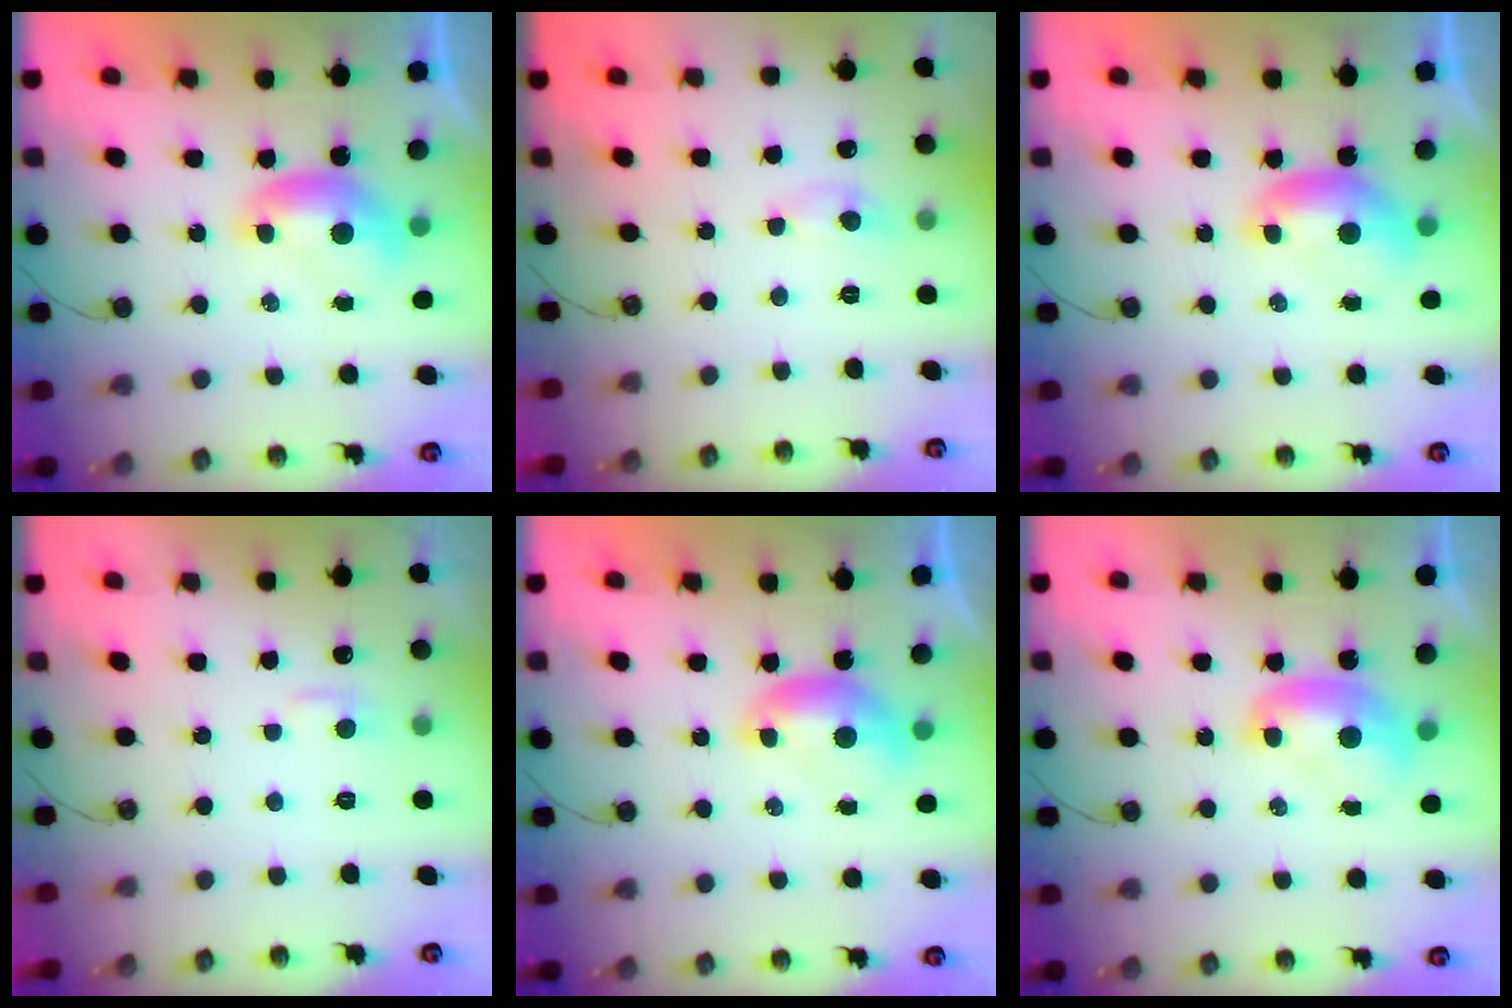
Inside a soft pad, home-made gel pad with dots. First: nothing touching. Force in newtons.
{"total": 0.7, "press": 0.6, "slide": 0.4}
{"total": 0.0}
{"total": 2.5, "press": 2.5, "slide": 0.5}
{"total": 0.0}
{"total": 1.9, "press": 1.9, "slide": 0.2}